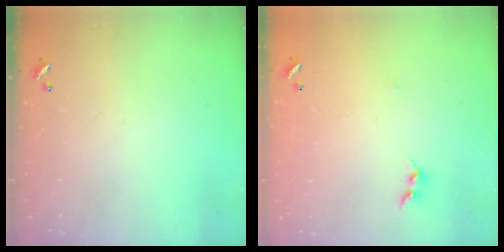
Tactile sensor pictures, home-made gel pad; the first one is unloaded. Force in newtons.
{"total": 7.0, "press": 7.0, "slide": 0.5}